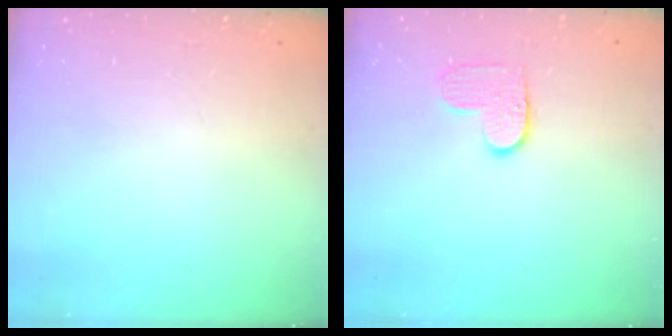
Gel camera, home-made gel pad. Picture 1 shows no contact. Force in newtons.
{"total": 6.1, "press": 6.1, "slide": 0.4}